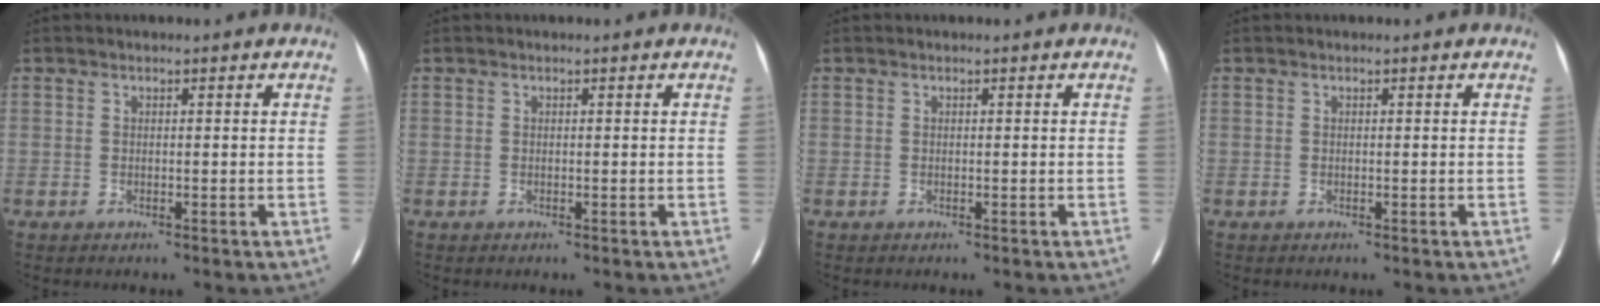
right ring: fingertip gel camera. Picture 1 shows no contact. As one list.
[{"total": 0.0}, {"total": 0.0}, {"total": 0.0}]